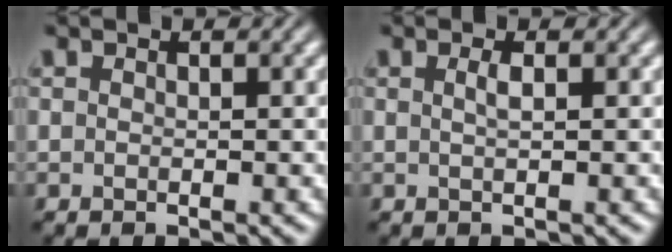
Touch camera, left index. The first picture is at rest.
{"total": 1.2, "force": [0.3, 0.4, 1.1], "torque": [-0.017, 0.005, 0.003]}